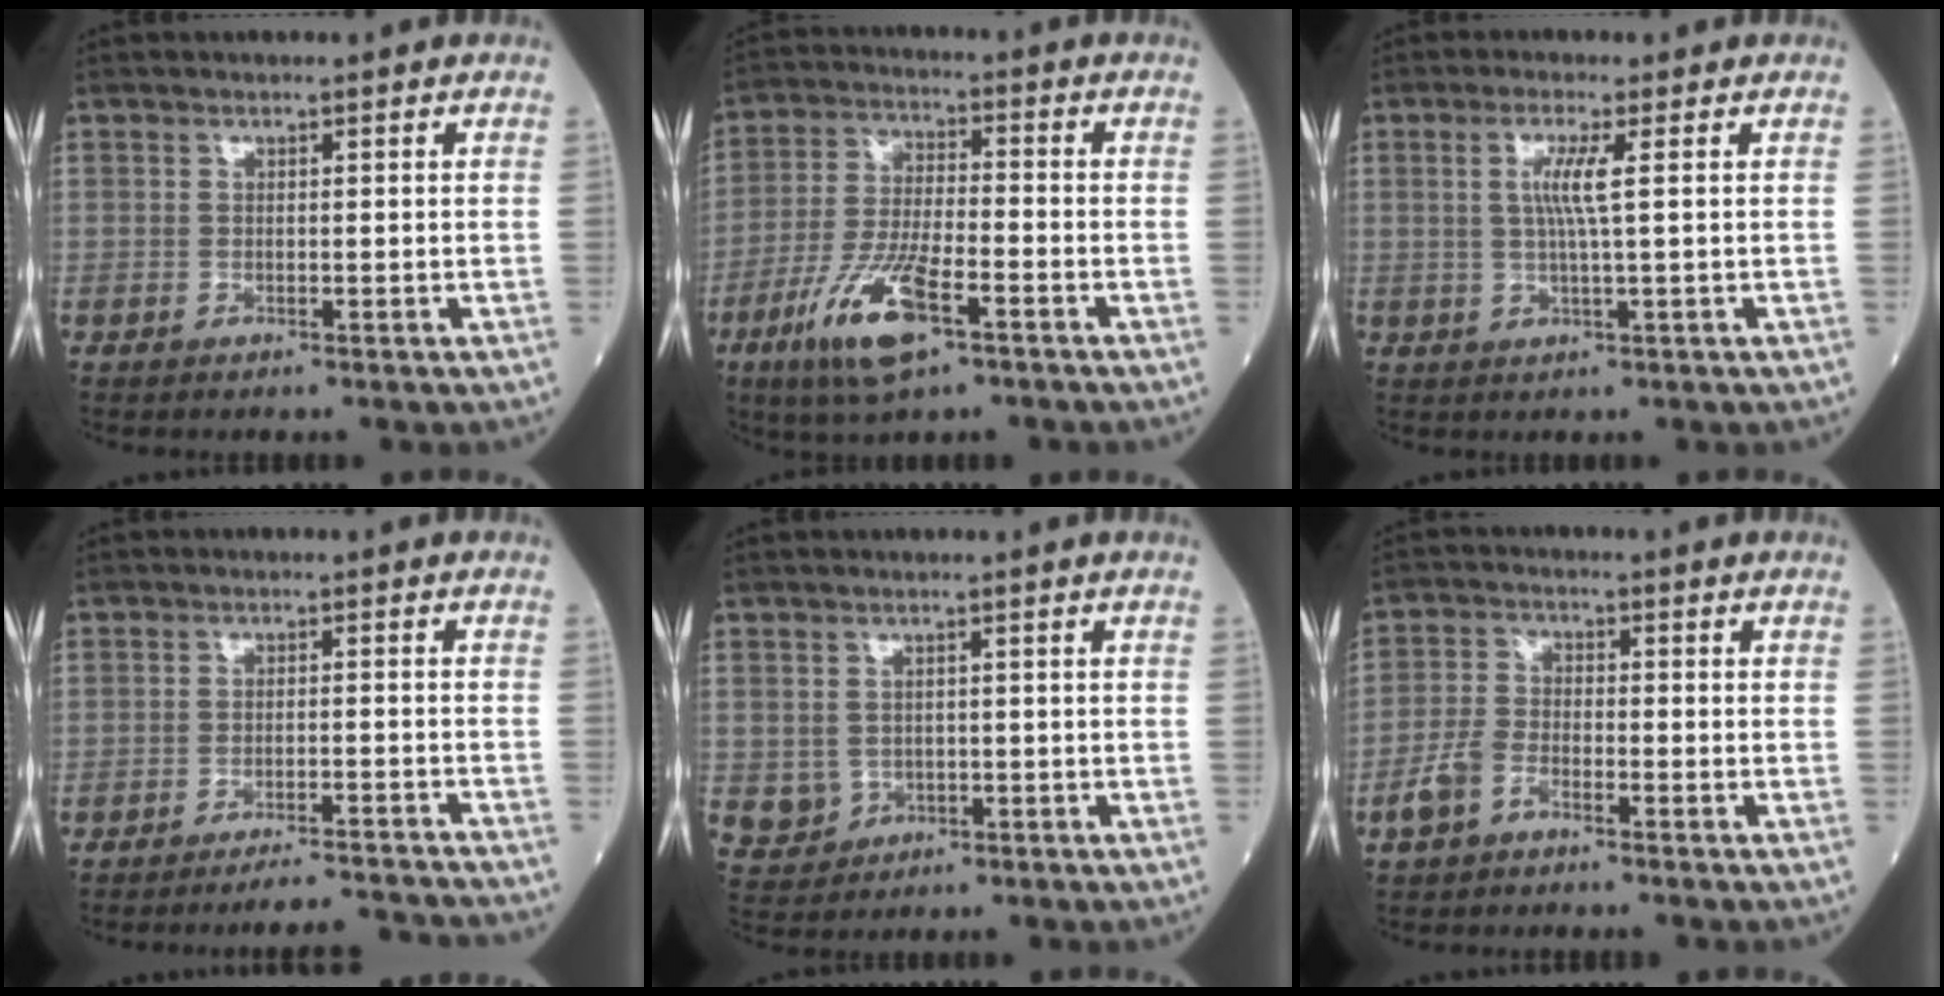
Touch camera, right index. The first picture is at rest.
{"total": 11.2, "force": [-5.7, 2.6, 9.2], "torque": [-0.190, -0.017, -0.105]}
{"total": 4.0, "force": [0.8, -0.6, 3.8], "torque": [-0.080, -0.001, 0.014]}
{"total": 9.7, "force": [-9.6, -0.7, 1.6], "torque": [-0.009, -0.009, -0.125]}
{"total": 3.9, "force": [-0.5, 3.7, 1.0], "torque": [-0.015, 0.002, 0.004]}
{"total": 4.5, "force": [-2.9, 2.3, 2.6], "torque": [-0.065, 0.001, -0.060]}